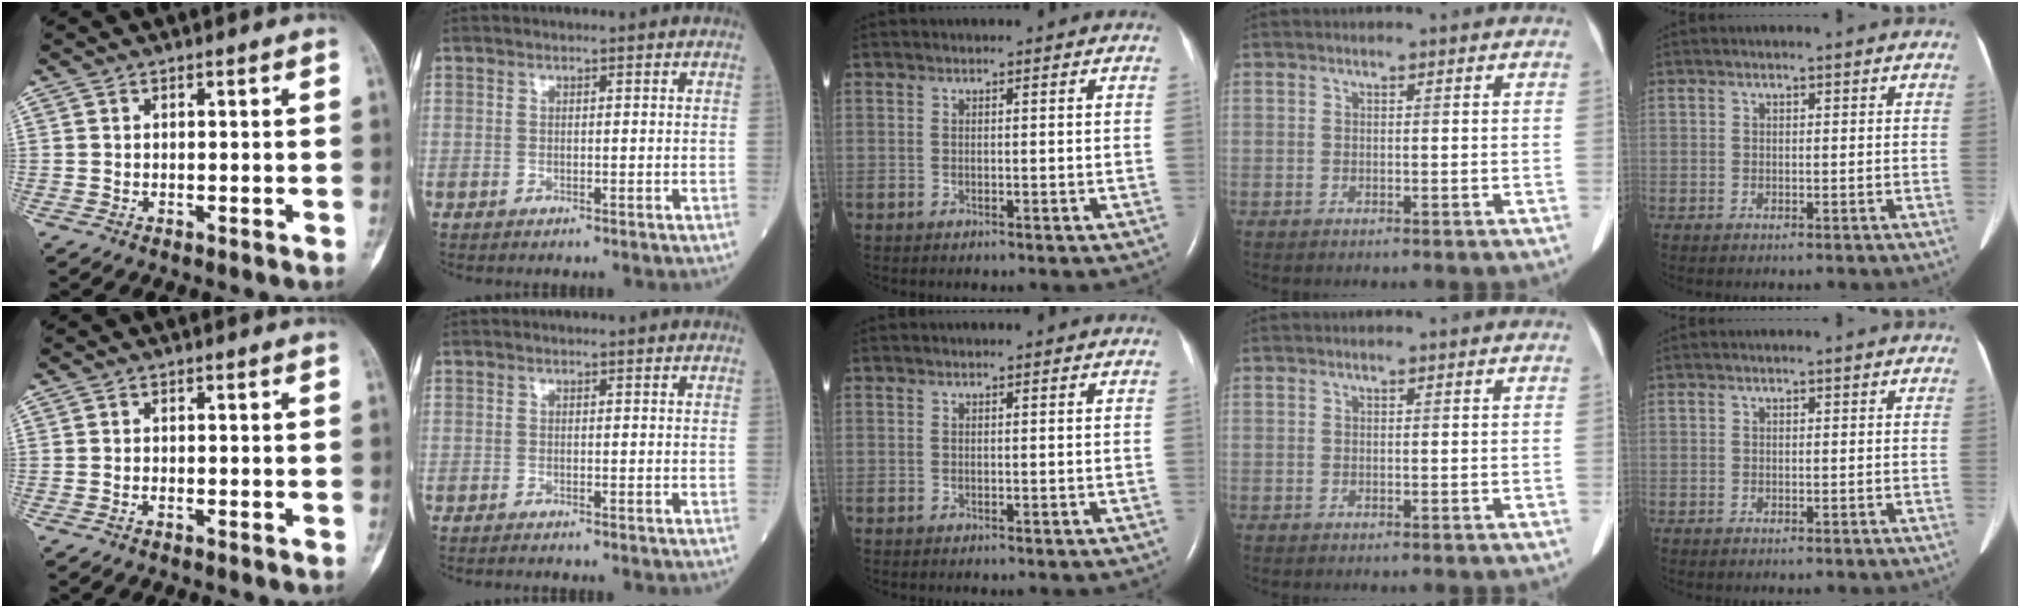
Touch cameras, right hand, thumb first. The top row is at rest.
{"thumb": {"total": 0.6, "force": [-0.4, 0.2, 0.4], "torque": [-0.007, 0.004, -0.009]}, "index": {"total": 0.7, "force": [-0.7, -0.1, 0.1], "torque": [-0.008, -0.002, -0.014]}}